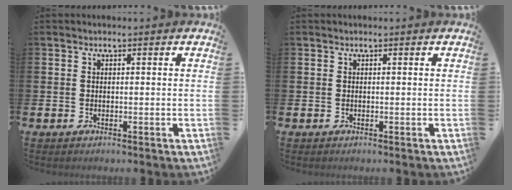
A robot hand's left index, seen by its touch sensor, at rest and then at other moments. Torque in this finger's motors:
{"motor_torque": [0.00, 0.00, 0.02, 0.00]}